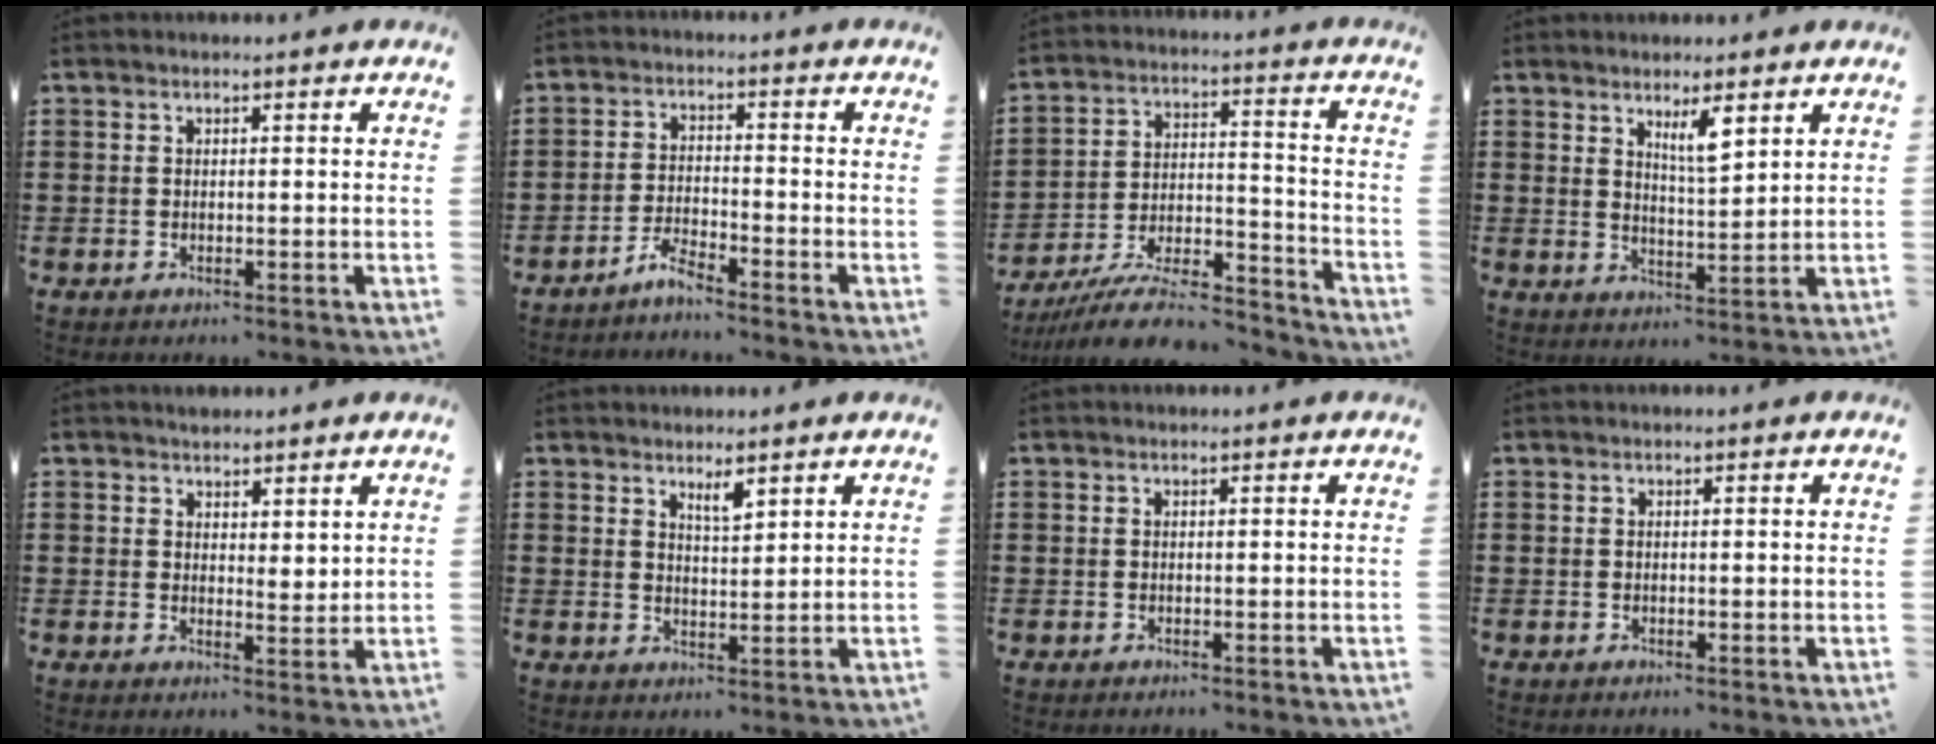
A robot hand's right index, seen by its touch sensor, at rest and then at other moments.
{"total": 3.2, "force": [-3.1, 0.1, 0.8], "torque": [-0.025, 0.003, -0.065]}
{"total": 10.2, "force": [-9.0, 2.3, 4.2], "torque": [-0.065, 0.026, -0.172]}
{"total": 4.3, "force": [2.7, 1.0, 3.3], "torque": [-0.061, 0.002, 0.045]}
{"total": 2.9, "force": [2.7, 1.1, -0.1], "torque": [-0.006, 0.001, 0.052]}
{"total": 2.8, "force": [2.2, 0.6, 1.5], "torque": [-0.026, -0.001, 0.037]}
{"total": 0.0}
{"total": 0.0}